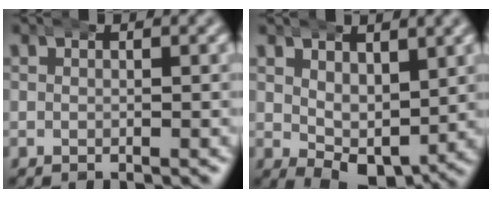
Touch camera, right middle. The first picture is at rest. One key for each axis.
{"total": 3.8, "fx": 1.0, "fy": 1.8, "fz": 3.2, "tx": -0.049, "ty": -0.028, "tz": 0.027}